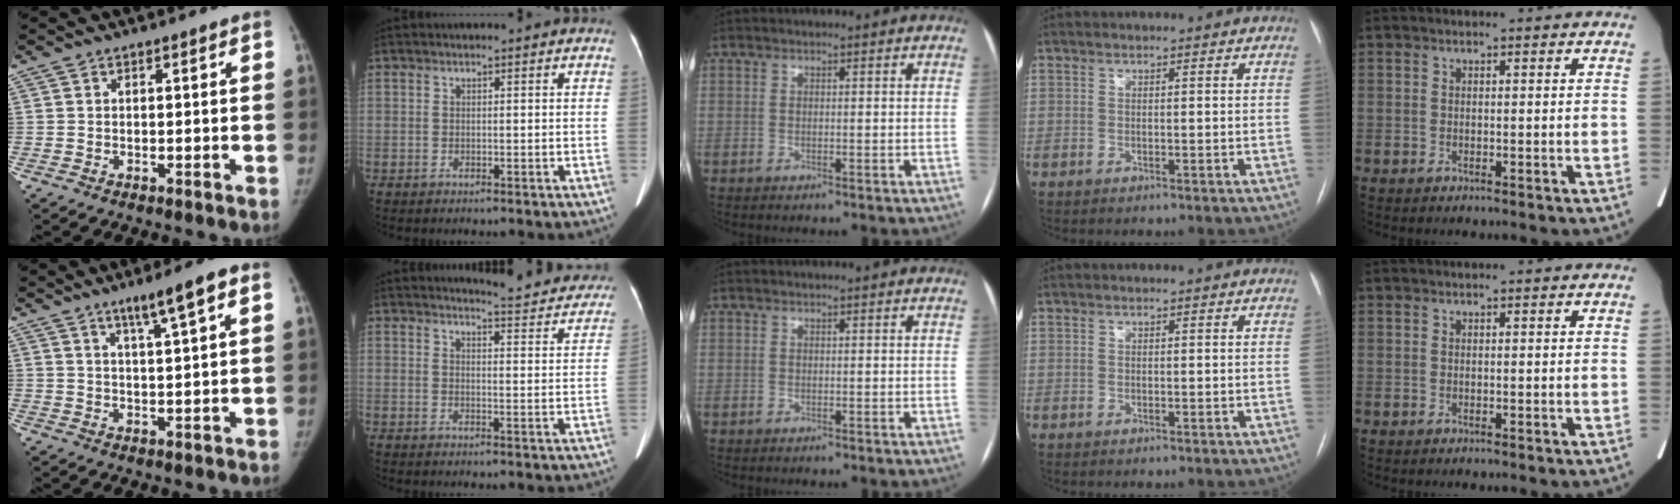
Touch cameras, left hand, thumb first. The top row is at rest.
{"thumb": {"total": 7.2, "force": [3.9, 0.4, 6.0], "torque": [-0.099, -0.011, 0.066]}, "index": {"total": 11.0, "force": [10.8, 1.3, 1.8], "torque": [-0.010, -0.031, 0.109]}}